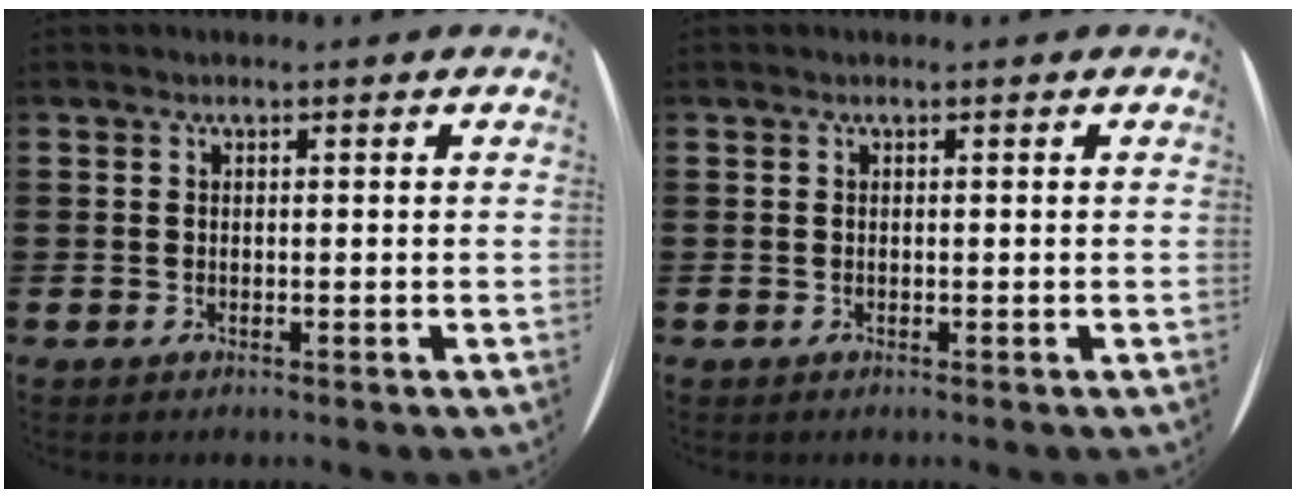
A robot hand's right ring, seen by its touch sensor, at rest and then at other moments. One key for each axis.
{"total": 0.0}